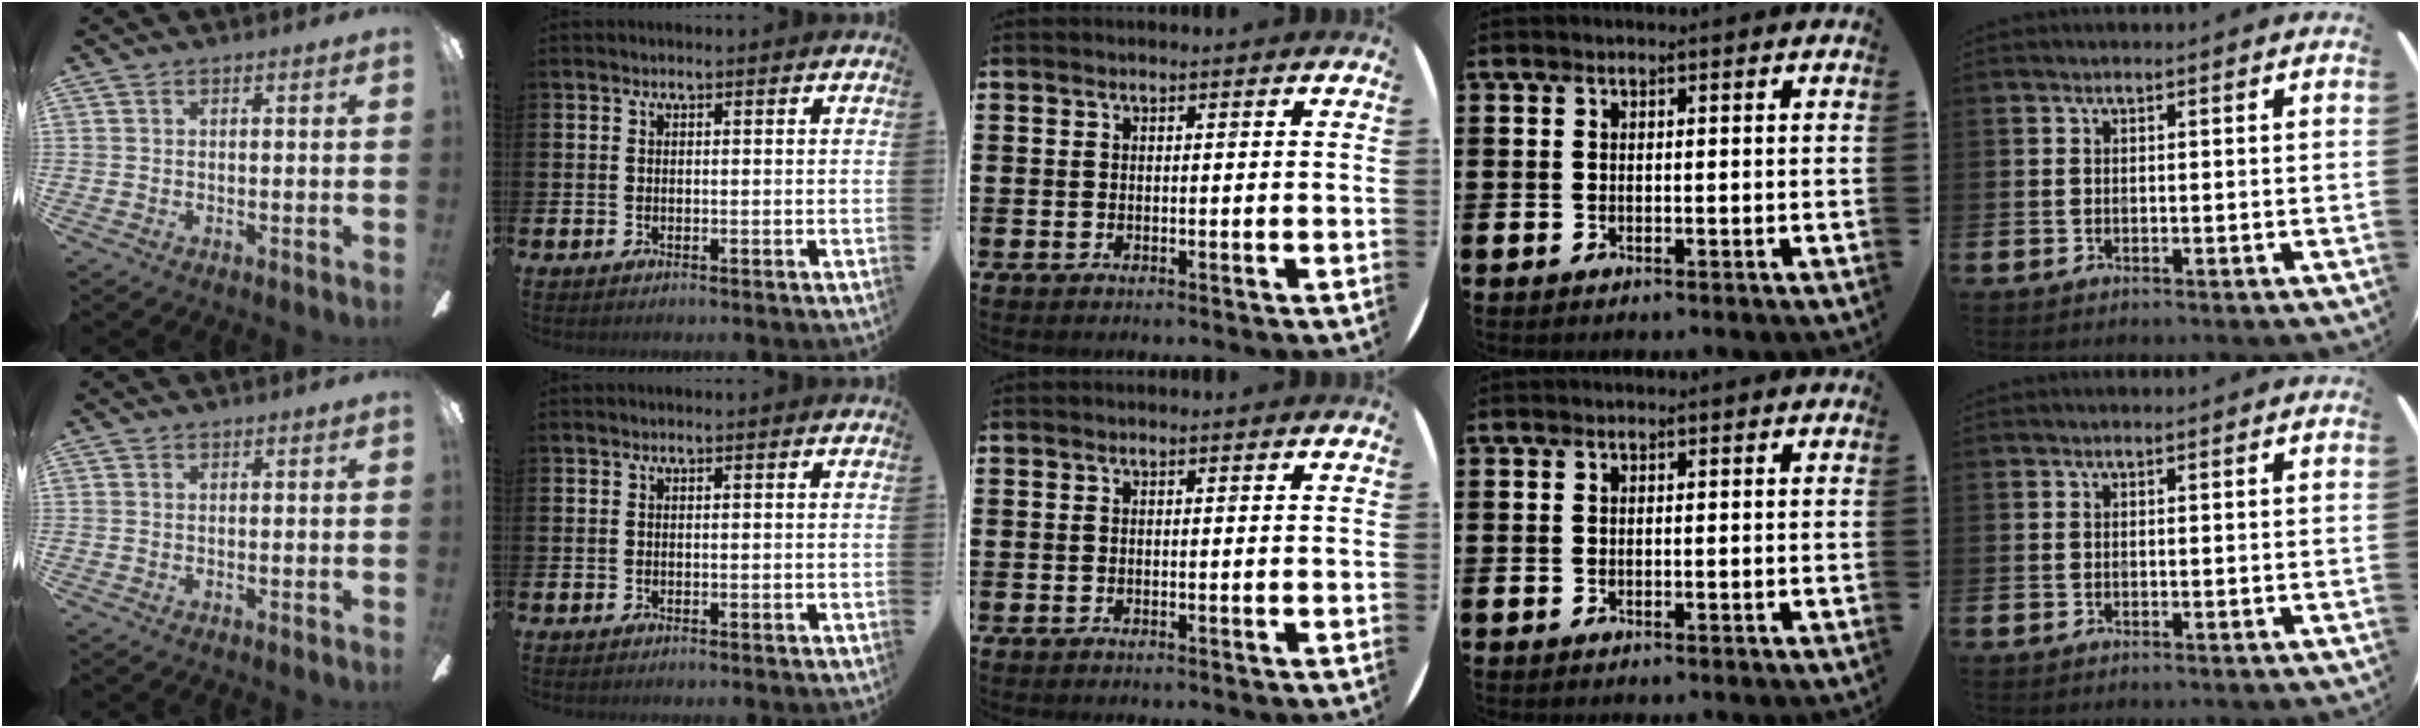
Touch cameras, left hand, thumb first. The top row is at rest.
{}